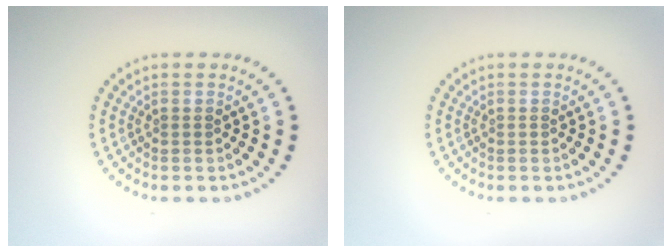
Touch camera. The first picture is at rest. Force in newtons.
{"total": 0.0}